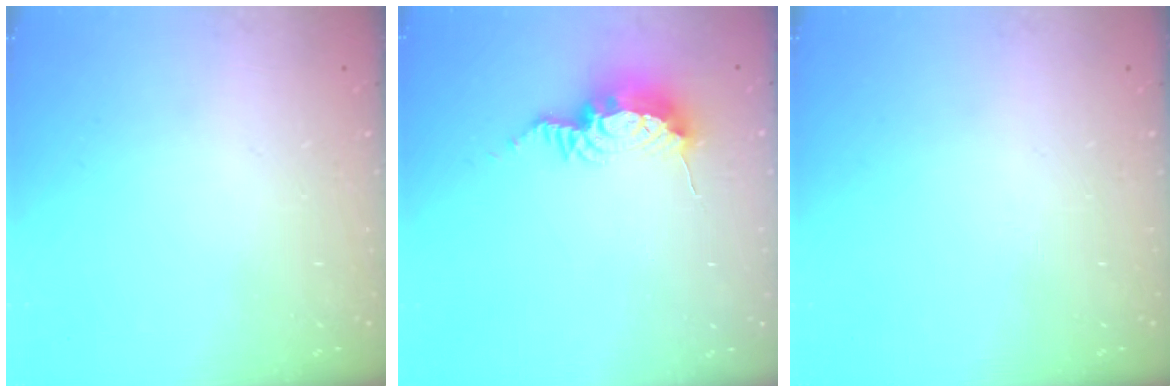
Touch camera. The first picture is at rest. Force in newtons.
{"total": 10.1, "press": 10.0, "slide": 1.0}
{"total": 0.0}